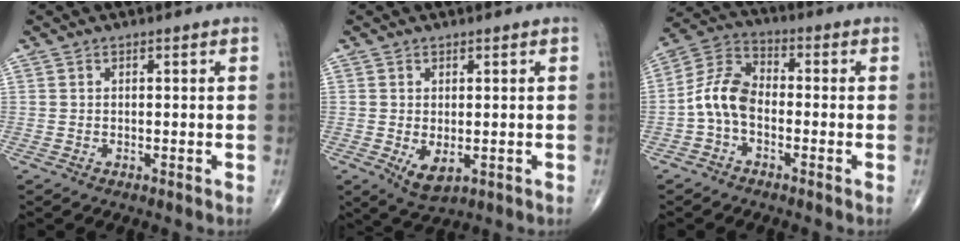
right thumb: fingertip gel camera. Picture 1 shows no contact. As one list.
[{"total": 4.2, "force": [-0.8, 2.2, 3.5], "torque": [-0.055, -0.012, -0.001]}, {"total": 8.1, "force": [-2.0, 5.2, 5.9], "torque": [-0.109, 0.032, -0.054]}]